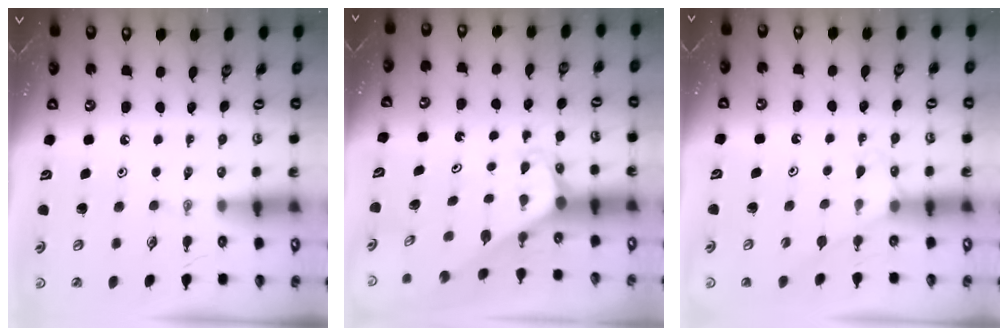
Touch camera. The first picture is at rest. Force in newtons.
{"total": 1.9, "press": 1.9, "slide": 0.1}
{"total": 5.9, "press": 5.8, "slide": 0.6}